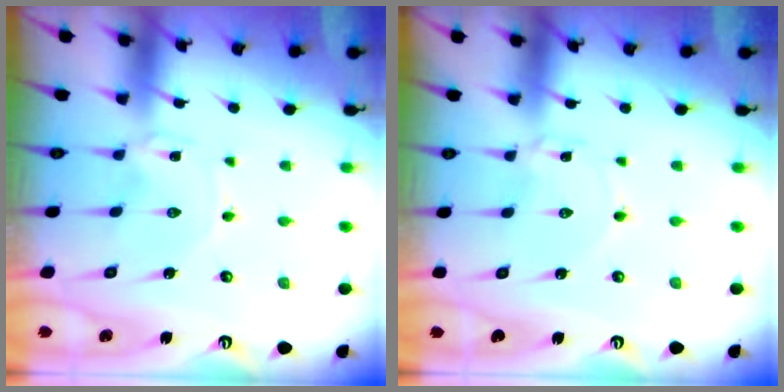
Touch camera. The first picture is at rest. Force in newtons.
{"total": 1.2, "press": 1.2, "slide": 0.1}